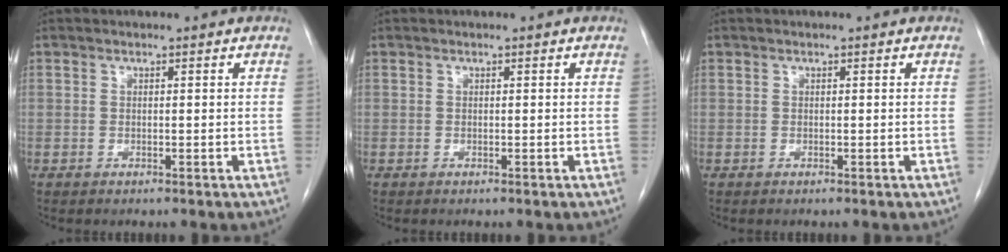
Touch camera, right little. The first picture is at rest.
{"total": 0.0}
{"total": 0.0}